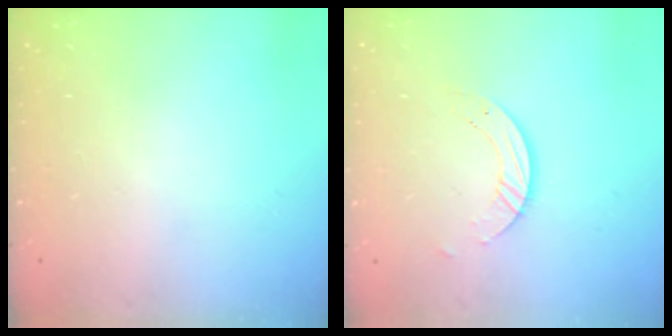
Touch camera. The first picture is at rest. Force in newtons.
{"total": 4.6, "press": 4.6, "slide": 0.5}